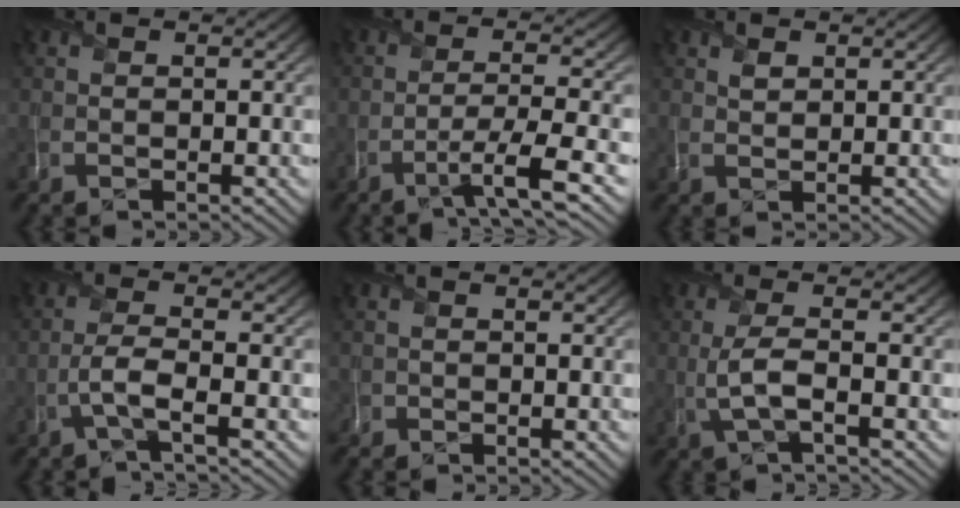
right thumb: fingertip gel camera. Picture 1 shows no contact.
{"total": 6.0, "force": [-3.1, 0.7, 5.1], "torque": [-0.085, 0.010, -0.061]}
{"total": 1.4, "force": [1.2, 0.5, 0.4], "torque": [-0.008, 0.004, 0.024]}
{"total": 3.4, "force": [-1.4, 0.5, 3.1], "torque": [-0.065, 0.011, -0.043]}
{"total": 0.7, "force": [-0.5, 0.4, -0.1], "torque": [0.006, -0.002, -0.014]}
{"total": 3.8, "force": [-0.6, 0.9, 3.6], "torque": [-0.080, 0.010, -0.018]}